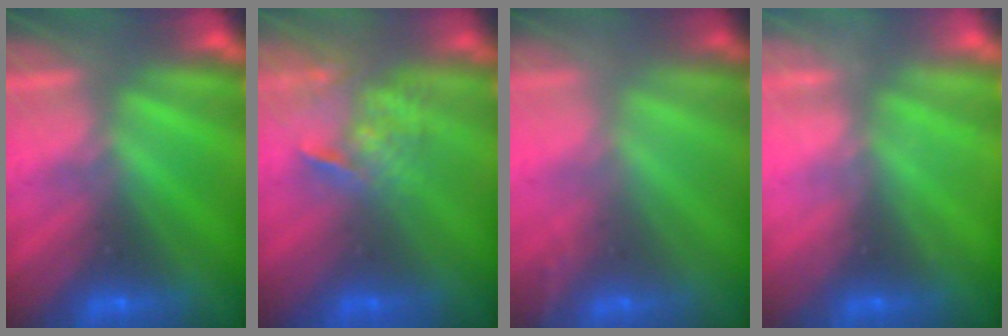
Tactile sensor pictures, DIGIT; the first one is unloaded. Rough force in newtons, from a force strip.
{"total": 3.8}
{"total": 1.4}
{"total": 2.1}